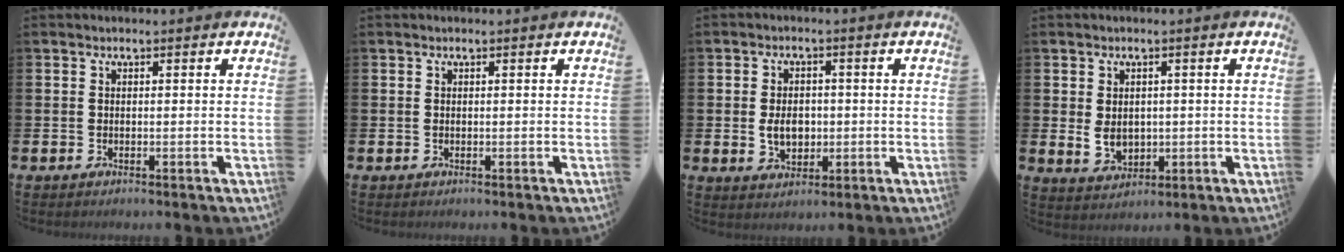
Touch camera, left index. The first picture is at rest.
{"total": 0.0}
{"total": 4.1, "force": [-0.2, 2.9, 2.8], "torque": [-0.035, 0.000, -0.010]}
{"total": 3.2, "force": [0.5, 2.4, 2.1], "torque": [-0.021, -0.002, 0.003]}